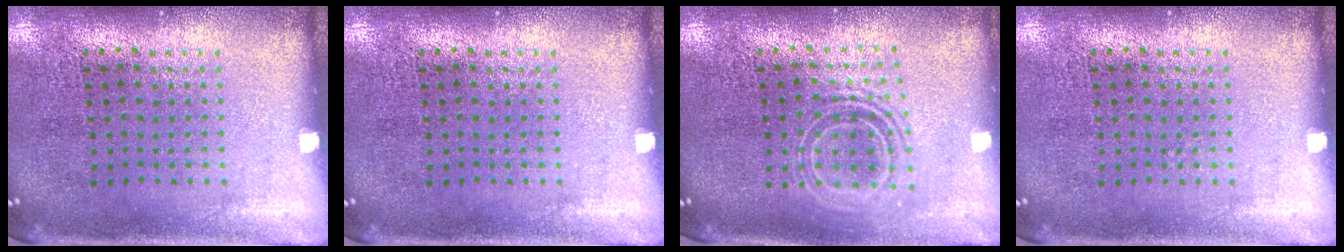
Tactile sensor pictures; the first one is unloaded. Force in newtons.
{"total": 0.0}
{"total": 1.6, "press": 1.3, "slide": 0.9}
{"total": 0.0}